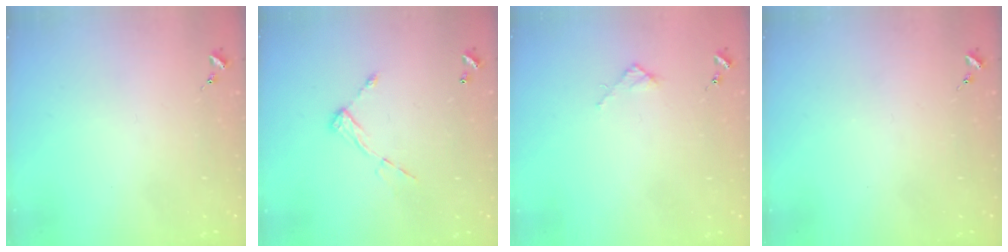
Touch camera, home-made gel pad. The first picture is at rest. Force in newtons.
{"total": 8.2, "press": 8.2, "slide": 0.5}
{"total": 2.7, "press": 2.7, "slide": 0.3}
{"total": 0.0}